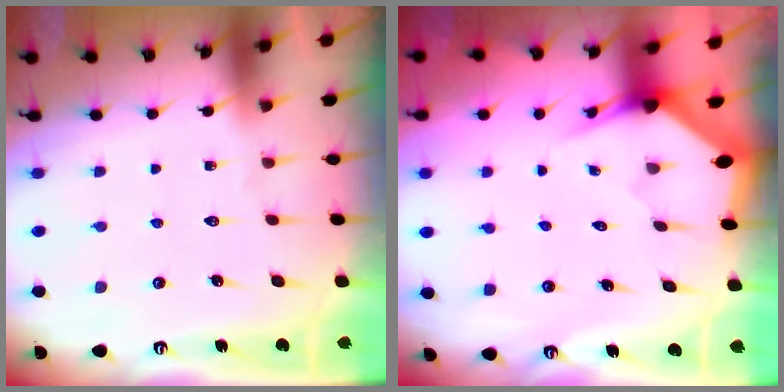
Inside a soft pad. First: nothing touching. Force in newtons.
{"total": 2.8, "press": 2.8, "slide": 0.1}